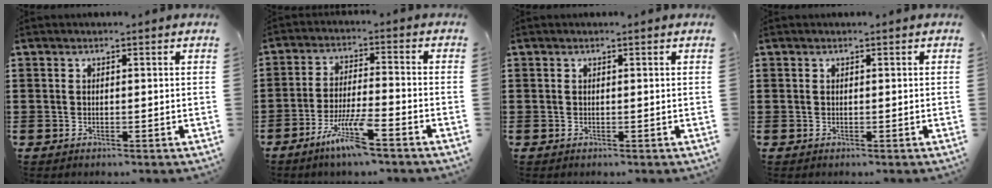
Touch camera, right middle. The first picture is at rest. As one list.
[{"total": 7.6, "force": [-5.1, 0.8, 5.6], "torque": [-0.115, -0.009, -0.095]}, {"total": 0.0}, {"total": 0.0}]